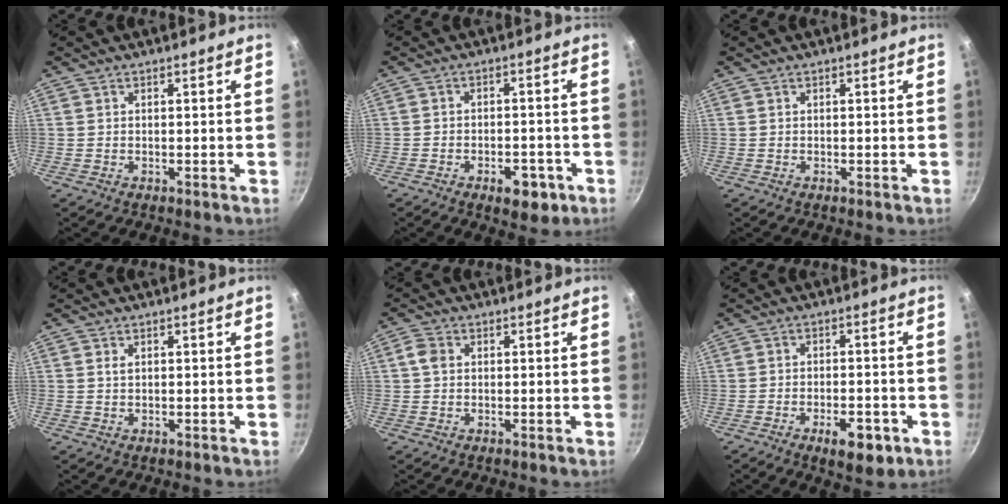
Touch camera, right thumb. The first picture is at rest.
{"total": 6.7, "force": [-3.3, 3.7, 4.5], "torque": [-0.042, 0.023, -0.038]}
{"total": 0.0}
{"total": 1.0, "force": [0.3, 0.6, 0.8], "torque": [-0.013, 0.001, 0.004]}
{"total": 2.7, "force": [0.3, 2.1, 1.6], "torque": [-0.031, 0.006, 0.000]}
{"total": 7.8, "force": [-3.7, 3.6, 5.8], "torque": [-0.071, 0.019, -0.048]}